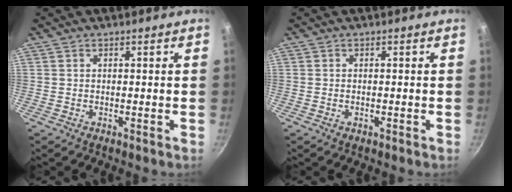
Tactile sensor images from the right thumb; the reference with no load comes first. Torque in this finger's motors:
{"motor_torque": [-0.66, -0.30, -0.10, 0.43, 0.09]}